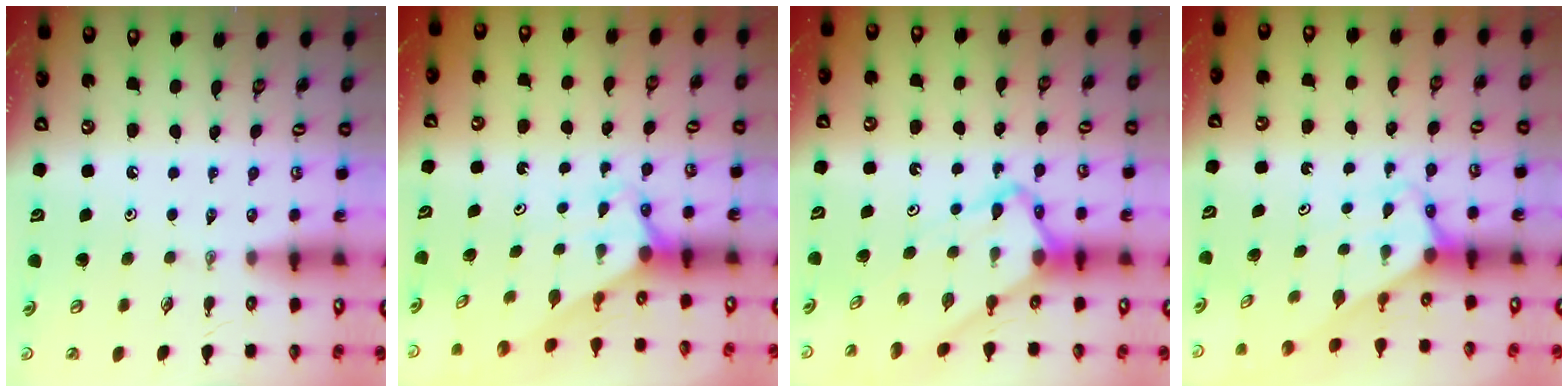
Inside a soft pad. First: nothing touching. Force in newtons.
{"total": 2.9, "press": 2.9, "slide": 0.0}
{"total": 4.7, "press": 4.6, "slide": 0.4}
{"total": 2.8, "press": 2.8, "slide": 0.1}